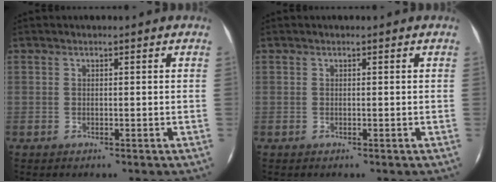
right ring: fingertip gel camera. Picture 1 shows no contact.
{"total": 0.0}